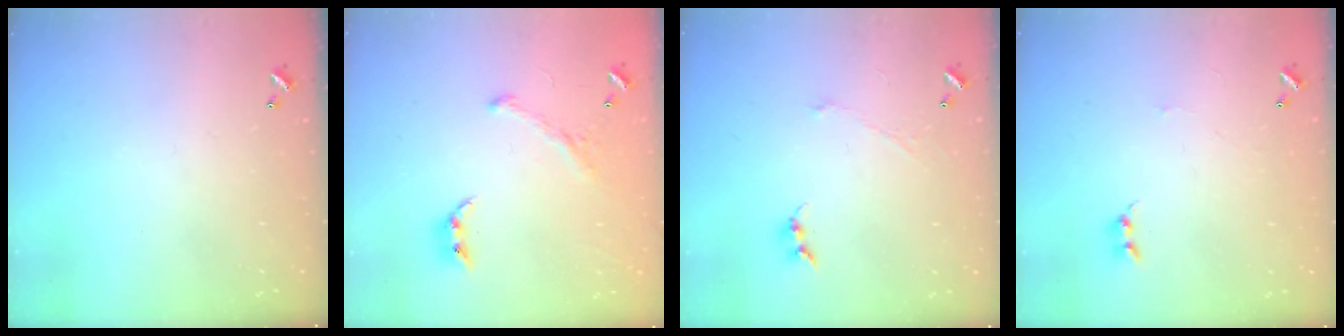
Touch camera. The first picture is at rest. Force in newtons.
{"total": 1.3, "press": 0.6, "slide": 1.2}
{"total": 0.0}
{"total": 0.0}